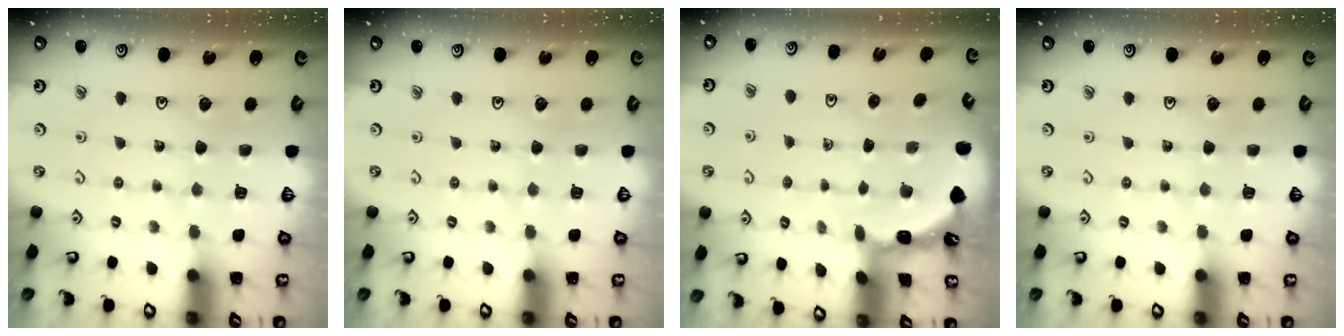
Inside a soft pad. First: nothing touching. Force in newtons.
{"total": 0.0}
{"total": 1.8, "press": 1.8, "slide": 0.1}
{"total": 0.0}